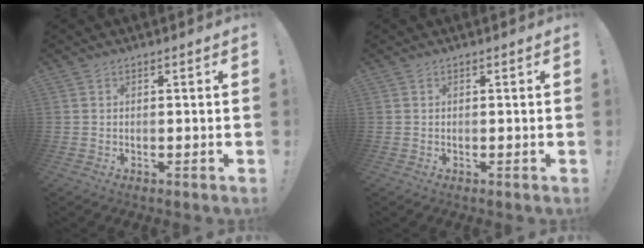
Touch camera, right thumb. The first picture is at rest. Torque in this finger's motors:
{"motor_torque": [0.24, 0.07, 0.31, -0.02, 0.00]}